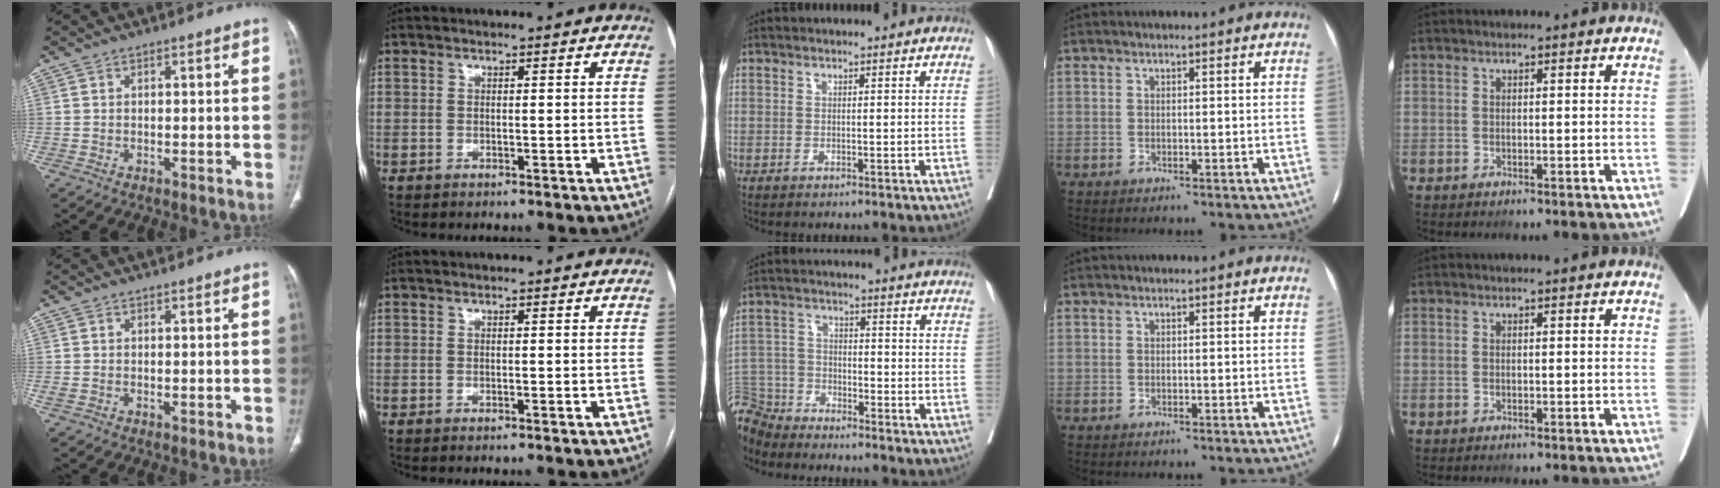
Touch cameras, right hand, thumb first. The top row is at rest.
{"thumb": {"total": 1.0, "force": [-0.2, 0.6, 0.7], "torque": [-0.013, -0.001, 0.001]}, "middle": {"total": 7.2, "force": [-6.9, 1.5, -0.7], "torque": [0.009, 0.004, -0.145]}}